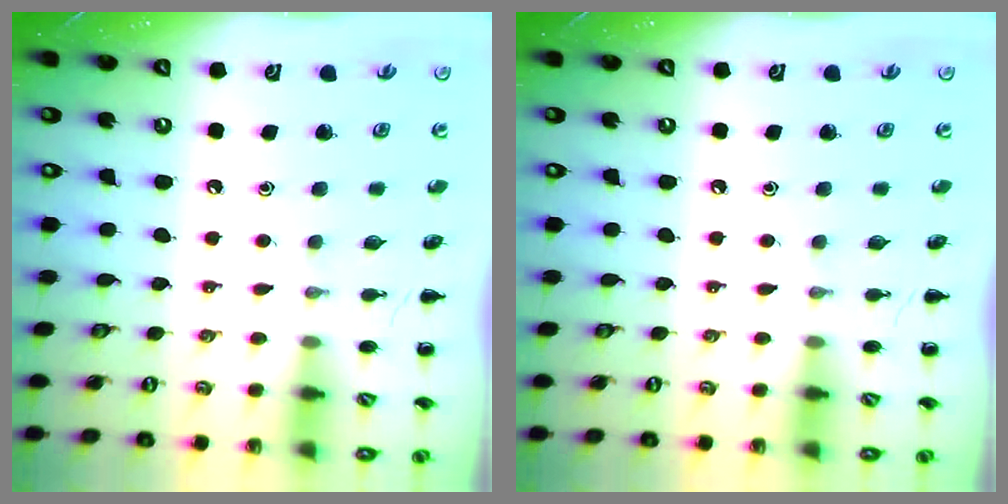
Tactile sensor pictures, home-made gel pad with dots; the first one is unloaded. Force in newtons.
{"total": 0.0}